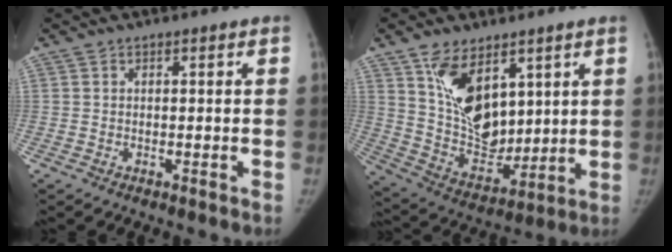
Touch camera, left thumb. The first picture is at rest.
{"total": 15.4, "force": [7.3, 9.2, 9.9], "torque": [-0.133, -0.047, 0.159]}